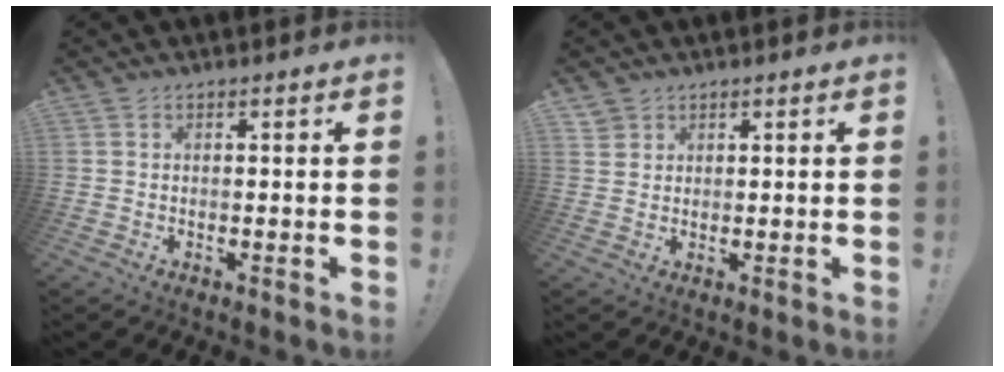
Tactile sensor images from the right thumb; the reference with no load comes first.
{"total": 2.0, "force": [1.6, 1.2, 0.1], "torque": [-0.001, -0.010, 0.031]}